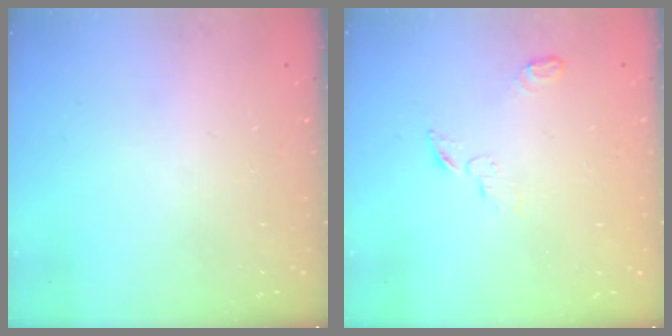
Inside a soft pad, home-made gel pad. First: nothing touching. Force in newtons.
{"total": 4.6, "press": 4.5, "slide": 0.5}